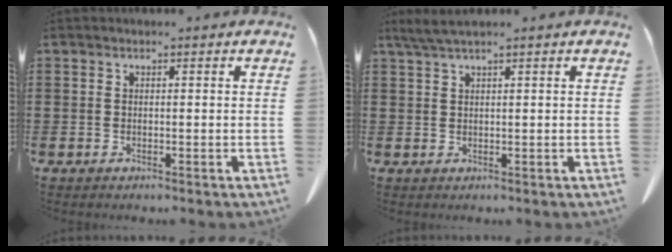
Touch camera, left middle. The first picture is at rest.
{"total": 2.0, "force": [1.5, -0.2, 1.3], "torque": [-0.027, -0.002, 0.029]}